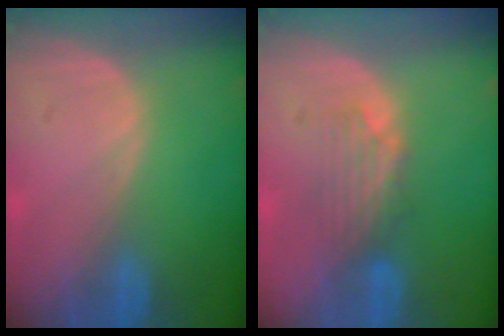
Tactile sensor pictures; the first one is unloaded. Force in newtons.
{"total": 4.2, "press": 3.7, "slide": 2.0}